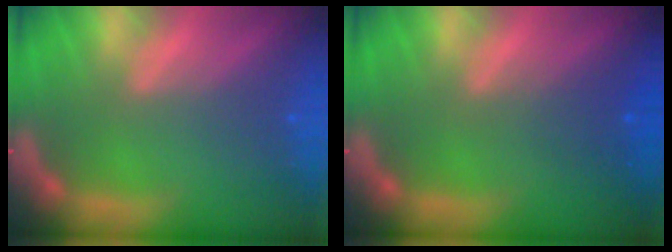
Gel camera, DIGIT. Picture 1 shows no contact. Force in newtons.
{"total": 2.0}